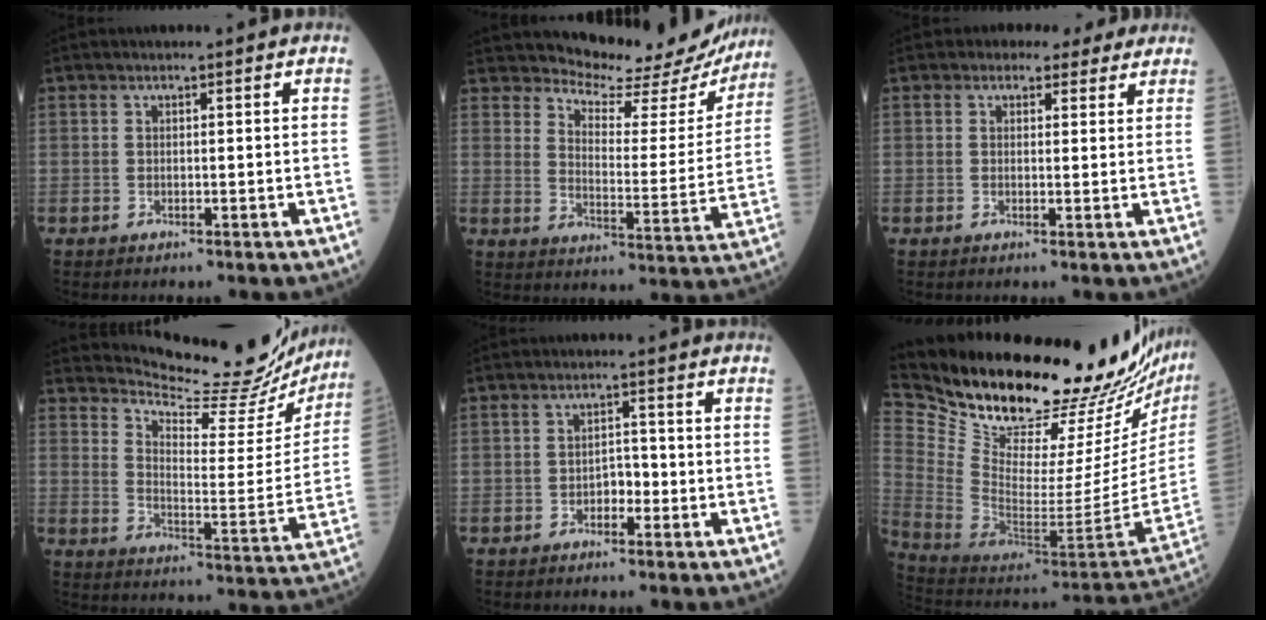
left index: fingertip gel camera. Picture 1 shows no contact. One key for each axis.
{"total": 16.9, "fx": 16.2, "fy": 3.8, "fz": 3.0, "tx": -0.025, "ty": -0.059, "tz": 0.190}
{"total": 4.0, "fx": 3.2, "fy": 2.3, "fz": 0.6, "tx": 0.000, "ty": 0.011, "tz": 0.031}
{"total": 18.2, "fx": 17.5, "fy": 2.6, "fz": 4.3, "tx": -0.065, "ty": -0.068, "tz": 0.220}
{"total": 2.2, "fx": -1.1, "fy": 1.2, "fz": 1.5, "tx": -0.017, "ty": 0.007, "tz": -0.022}
{"total": 34.2, "fx": 29.7, "fy": 3.4, "fz": 16.8, "tx": -0.278, "ty": -0.123, "tz": 0.424}